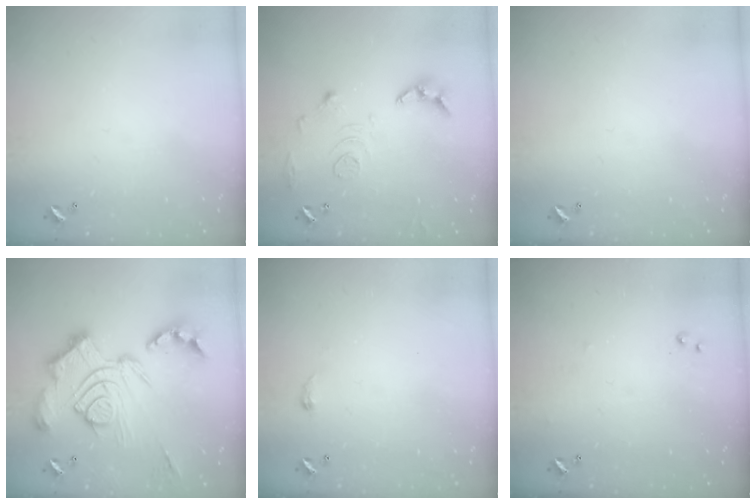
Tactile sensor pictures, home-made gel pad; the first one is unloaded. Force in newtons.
{"total": 12.5, "press": 12.4, "slide": 1.1}
{"total": 0.0}
{"total": 3.6, "press": 2.9, "slide": 2.2}
{"total": 2.8, "press": 2.7, "slide": 0.5}
{"total": 5.2, "press": 5.2, "slide": 0.6}